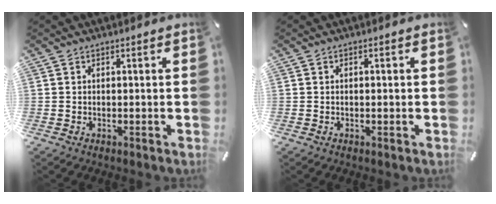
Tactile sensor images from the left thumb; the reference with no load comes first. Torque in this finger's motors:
{"motor_torque": [0.26, 0.11, -0.06, -0.01, -0.03]}